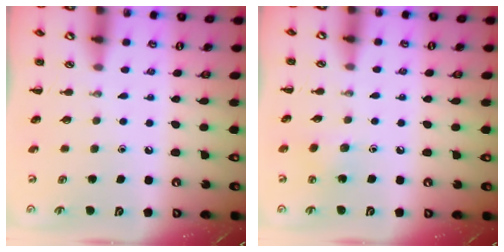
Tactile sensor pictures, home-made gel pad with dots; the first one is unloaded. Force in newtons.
{"total": 5.9, "press": 5.7, "slide": 1.6}